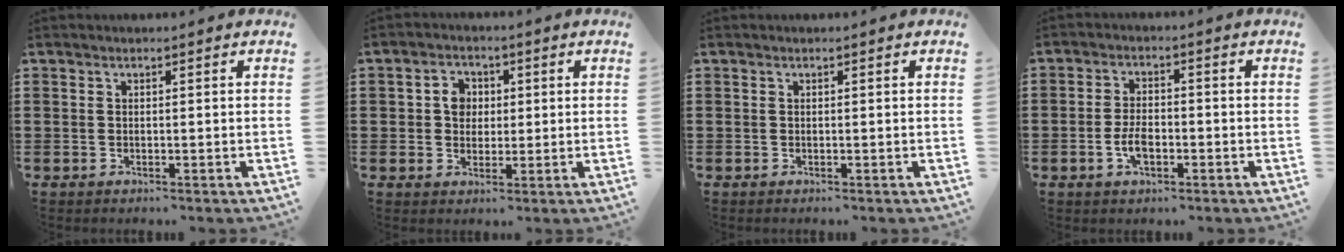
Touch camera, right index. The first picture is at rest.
{"total": 2.7, "force": [0.1, 2.7, 0.6], "torque": [-0.019, 0.012, -0.001]}
{"total": 0.0}
{"total": 4.1, "force": [-1.2, 1.9, 3.4], "torque": [-0.082, -0.005, -0.026]}